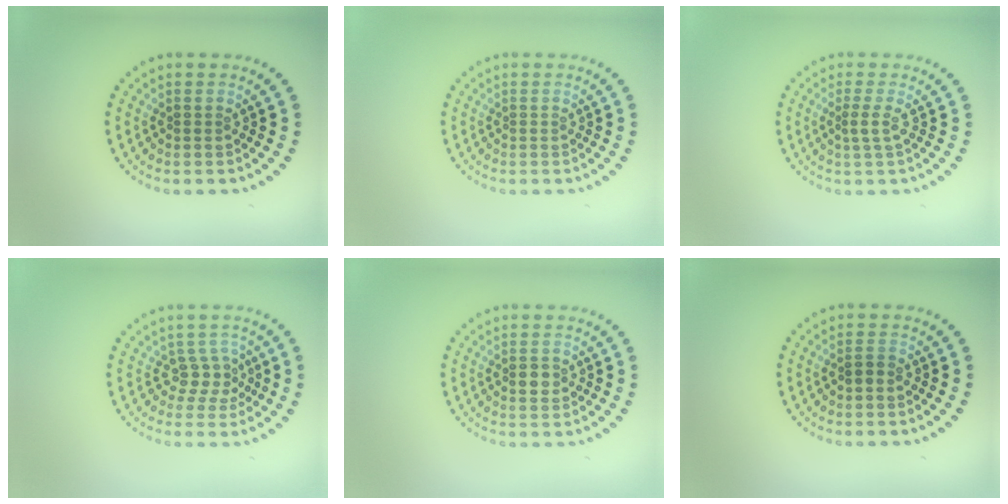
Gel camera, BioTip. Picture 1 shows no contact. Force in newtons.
{"total": 0.0}
{"total": 1.3, "press": 1.0, "slide": 0.9}
{"total": 2.0, "press": 1.4, "slide": 1.4}
{"total": 1.5, "press": 1.4, "slide": 0.2}
{"total": 1.0, "press": 0.9, "slide": 0.4}